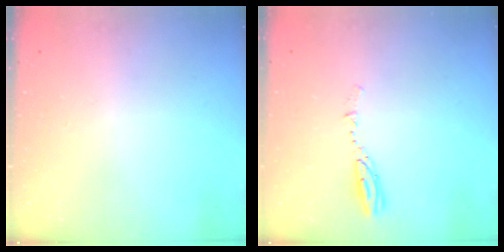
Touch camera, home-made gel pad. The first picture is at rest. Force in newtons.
{"total": 3.8, "press": 3.8, "slide": 0.2}